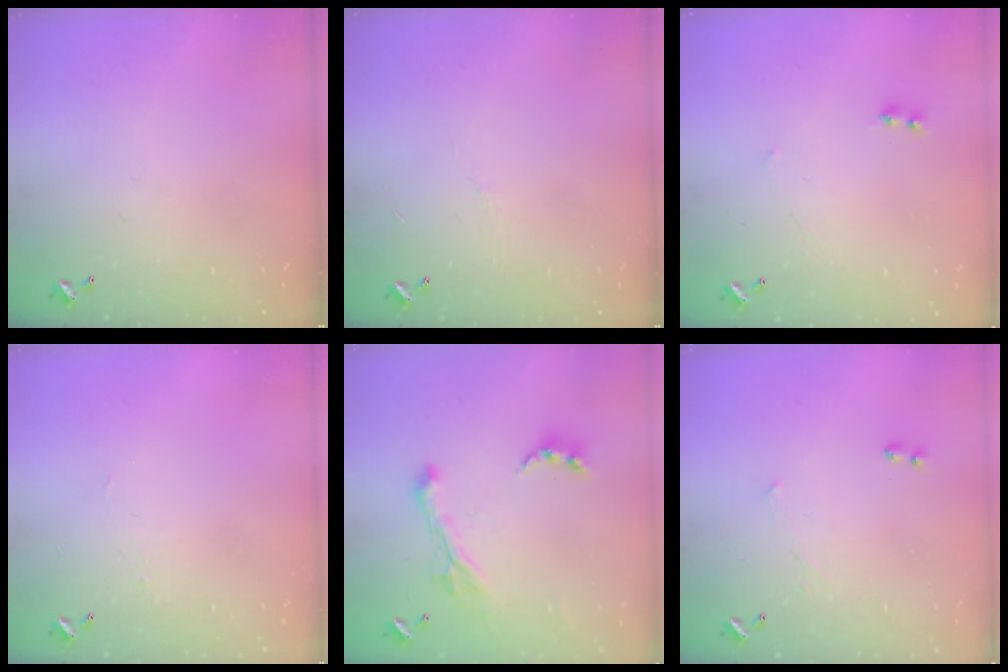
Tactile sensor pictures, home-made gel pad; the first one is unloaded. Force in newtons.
{"total": 4.5, "press": 4.5, "slide": 0.5}
{"total": 2.3, "press": 2.3, "slide": 0.3}
{"total": 1.2, "press": 1.1, "slide": 0.3}
{"total": 2.8, "press": 2.5, "slide": 1.3}
{"total": 1.7, "press": 1.7, "slide": 0.4}